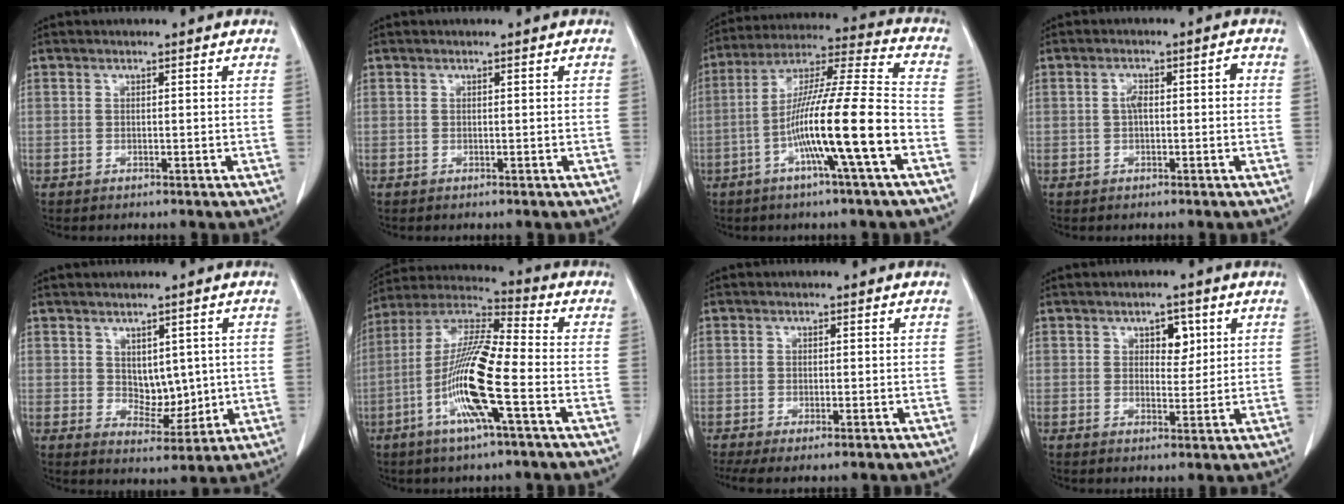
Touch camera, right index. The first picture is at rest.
{"total": 0.0}
{"total": 16.9, "force": [-5.6, -0.5, 16.0], "torque": [-0.287, 0.002, -0.106]}
{"total": 3.5, "force": [0.0, 1.2, 3.2], "torque": [-0.058, 0.018, 0.002]}
{"total": 5.7, "force": [0.8, 3.6, 4.3], "torque": [-0.062, -0.004, 0.029]}
{"total": 14.9, "force": [-4.4, 1.0, 14.2], "torque": [-0.288, -0.005, -0.093]}
{"total": 3.9, "force": [-2.3, 0.8, 3.0], "torque": [-0.054, -0.014, -0.039]}
{"total": 3.7, "force": [1.6, 2.1, 2.6], "torque": [-0.033, 0.004, 0.025]}